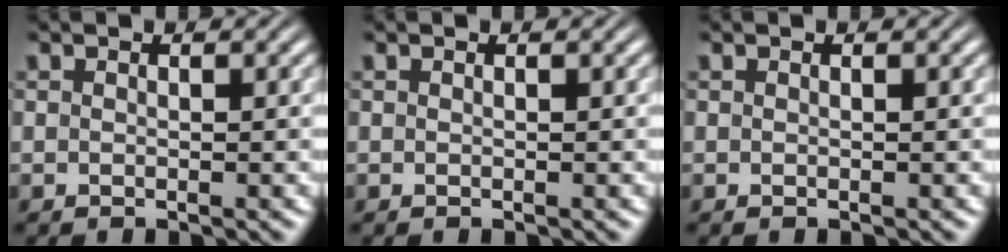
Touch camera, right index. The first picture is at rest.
{"total": 0.0}
{"total": 0.0}